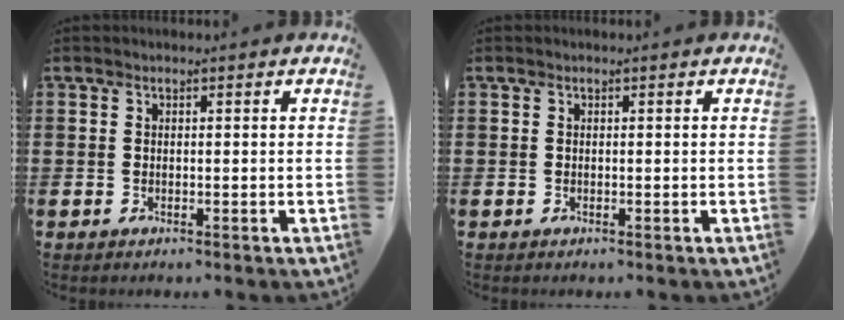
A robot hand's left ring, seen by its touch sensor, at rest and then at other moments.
{"total": 0.0}